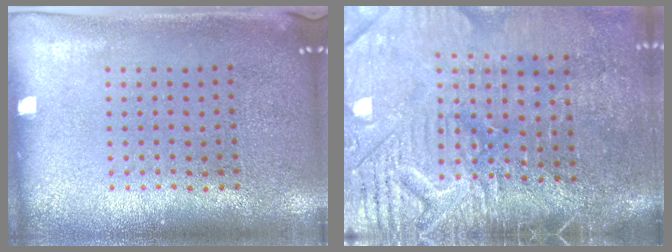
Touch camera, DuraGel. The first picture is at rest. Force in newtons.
{"total": 4.6, "press": 4.0, "slide": 2.2}